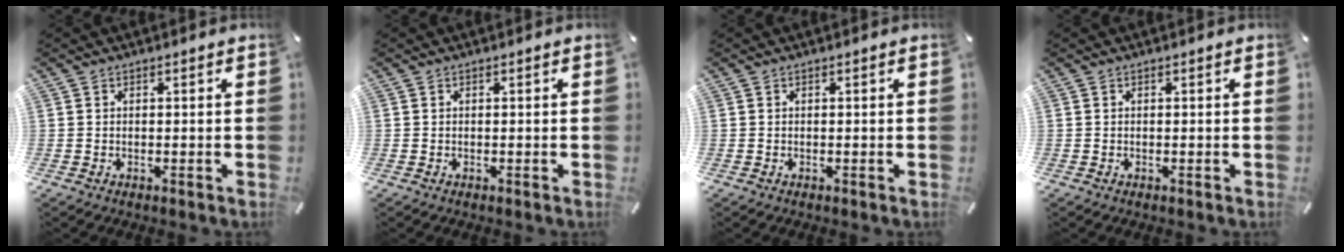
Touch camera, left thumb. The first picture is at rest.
{"total": 0.0}
{"total": 0.0}
{"total": 0.0}